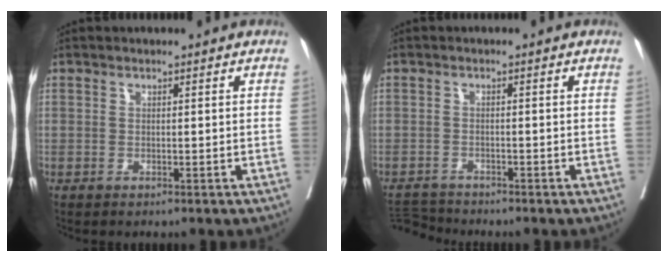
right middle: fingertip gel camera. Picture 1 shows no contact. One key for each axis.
{"total": 3.5, "fx": -3.5, "fy": -0.1, "fz": -0.5, "tx": 0.011, "ty": -0.012, "tz": -0.061}